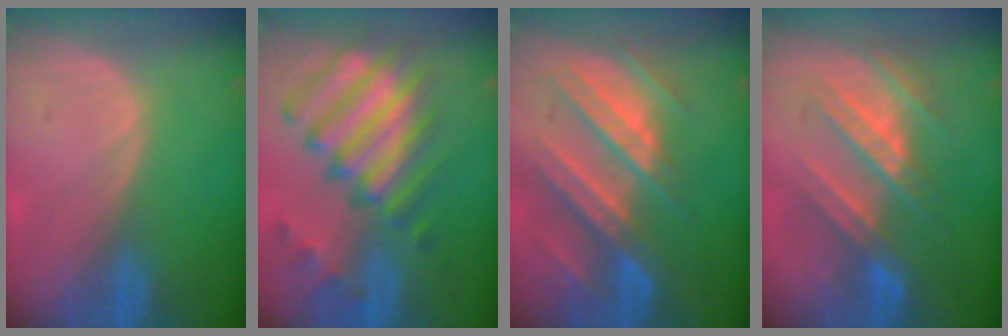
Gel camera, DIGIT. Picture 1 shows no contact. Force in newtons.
{"total": 12.2, "press": 10.5, "slide": 6.3}
{"total": 10.8, "press": 9.6, "slide": 4.9}
{"total": 8.1, "press": 8.0, "slide": 0.6}